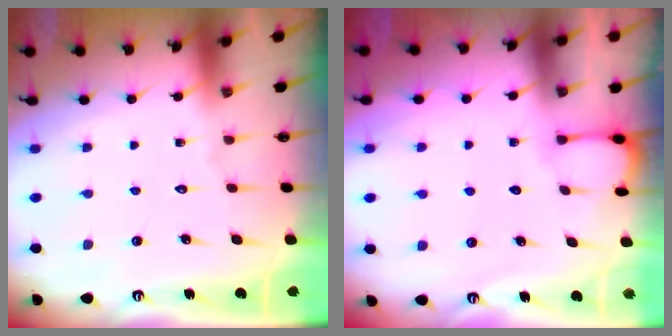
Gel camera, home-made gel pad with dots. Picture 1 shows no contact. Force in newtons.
{"total": 2.1, "press": 2.1, "slide": 0.2}